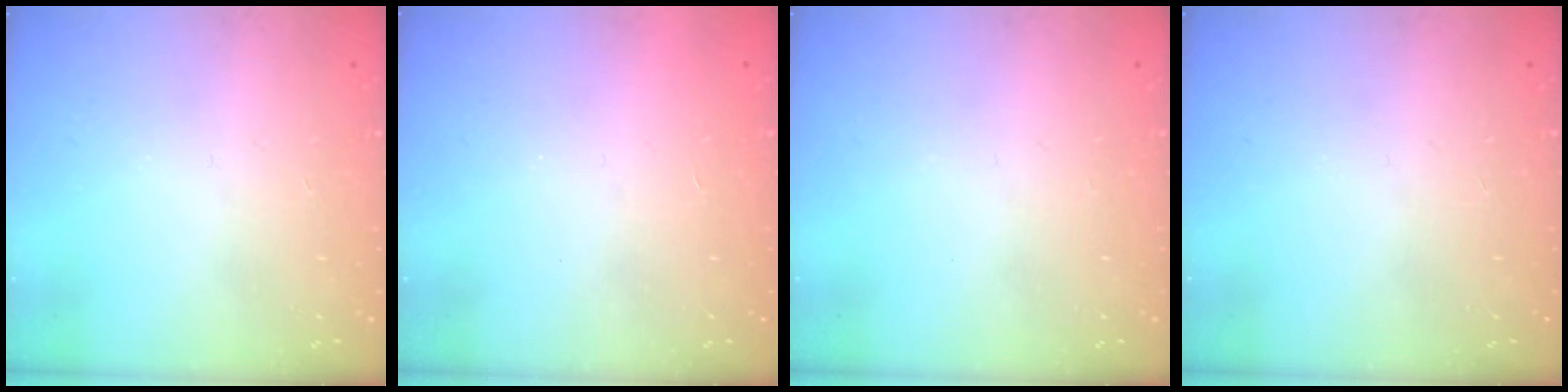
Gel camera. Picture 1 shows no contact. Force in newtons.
{"total": 1.6, "press": 1.6, "slide": 0.1}
{"total": 0.0}
{"total": 0.0}